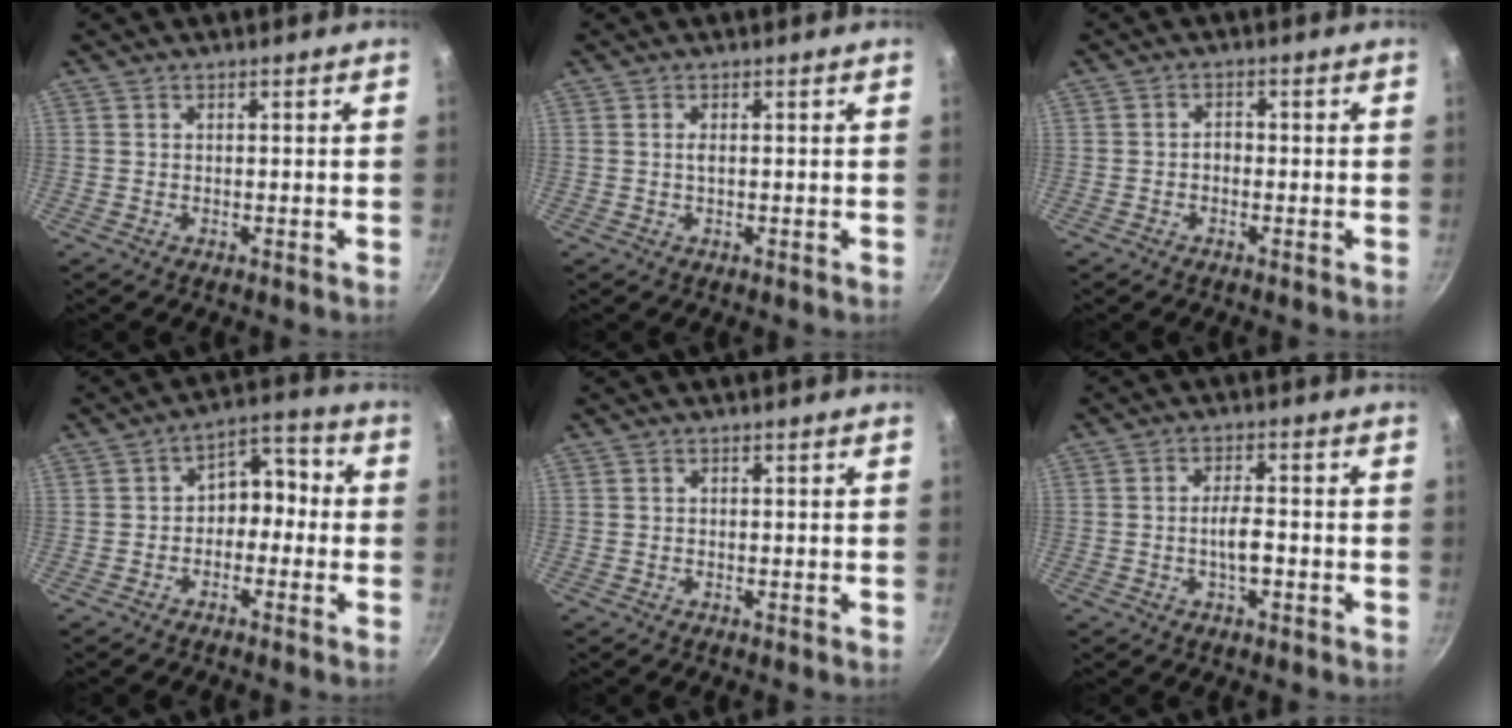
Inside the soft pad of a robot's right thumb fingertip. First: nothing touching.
{"total": 0.9, "force": [0.1, 0.3, 0.9], "torque": [-0.019, -0.001, 0.003]}
{"total": 1.7, "force": [-0.6, 1.2, 1.0], "torque": [-0.007, 0.006, -0.014]}
{"total": 7.7, "force": [-1.0, 5.4, 5.4], "torque": [-0.042, 0.043, -0.034]}
{"total": 0.0}
{"total": 4.4, "force": [-1.1, 1.9, 3.9], "torque": [-0.065, 0.011, -0.020]}